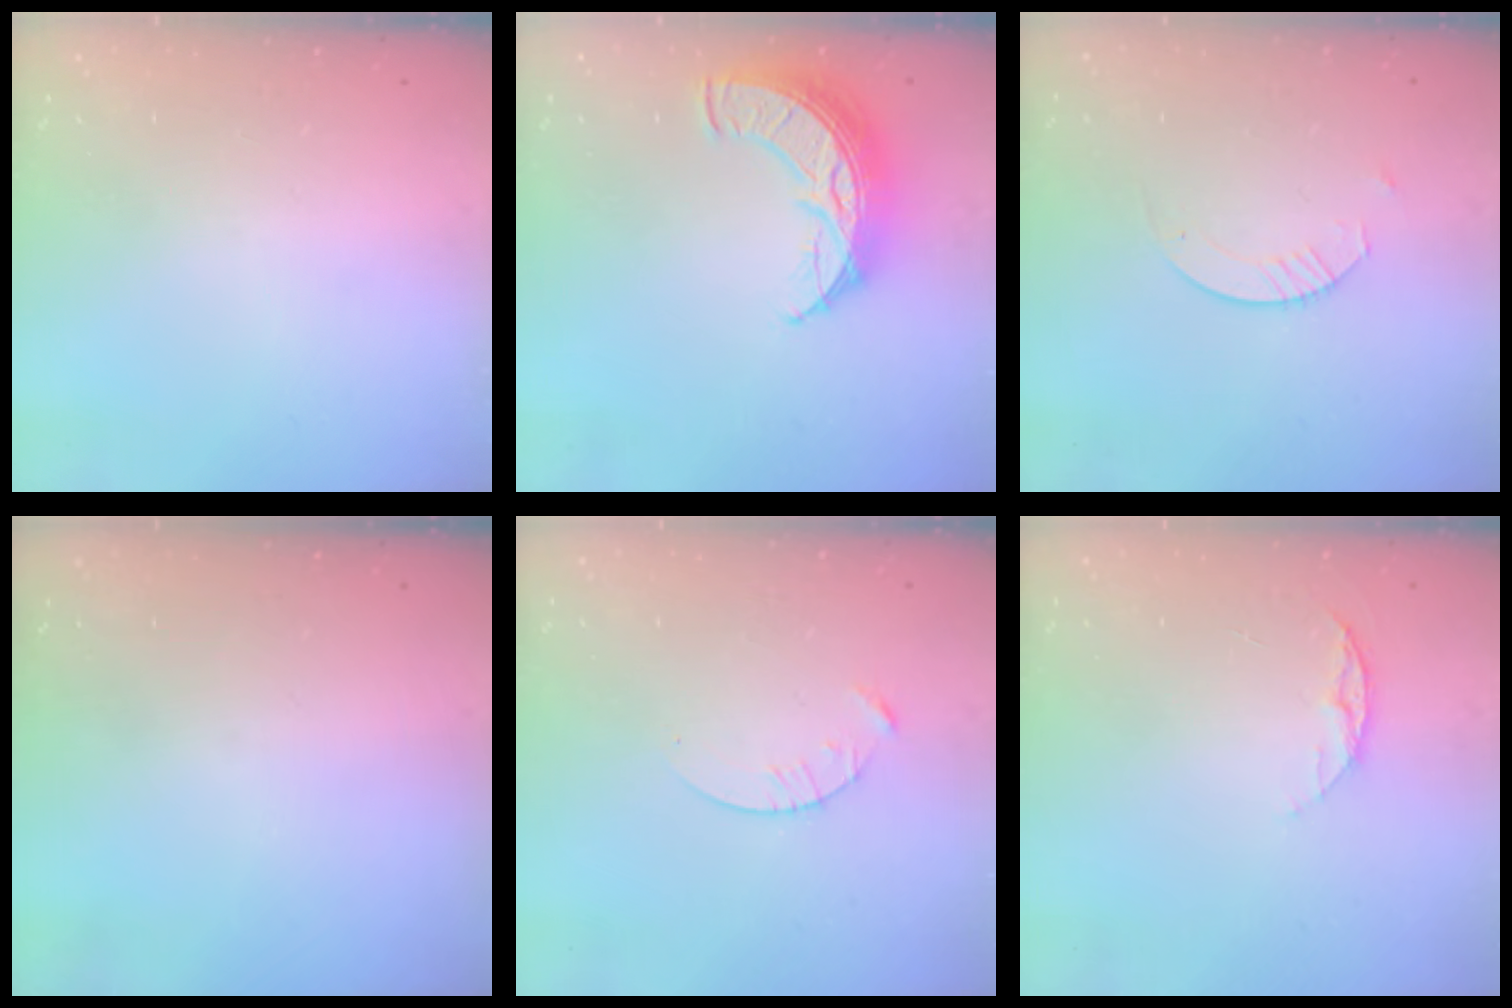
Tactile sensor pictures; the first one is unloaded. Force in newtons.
{"total": 13.7, "press": 13.7, "slide": 1.0}
{"total": 4.5, "press": 4.5, "slide": 0.5}
{"total": 0.0}
{"total": 4.3, "press": 4.2, "slide": 0.5}
{"total": 6.4, "press": 6.3, "slide": 0.7}